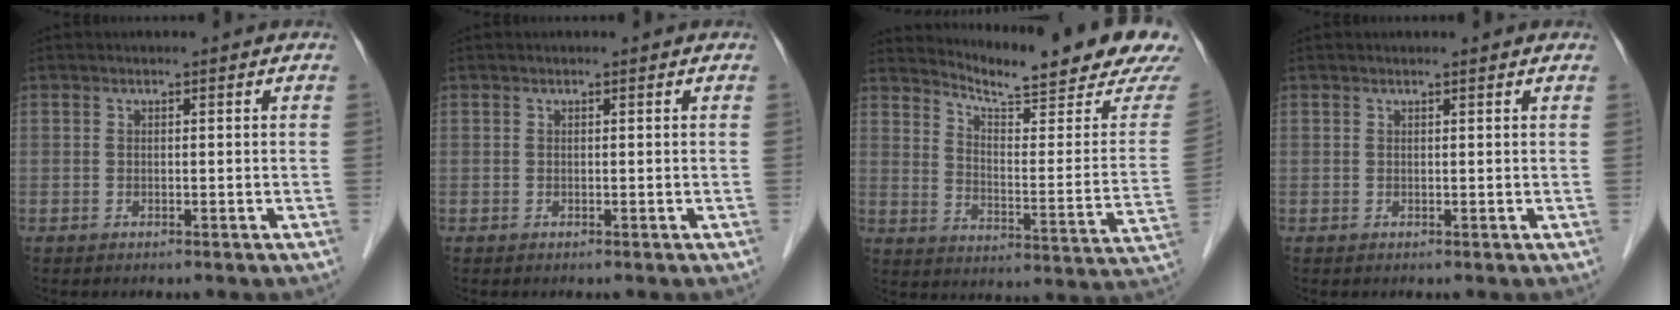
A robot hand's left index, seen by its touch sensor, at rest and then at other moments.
{"total": 0.0}
{"total": 20.3, "force": [18.6, 0.1, 8.2], "torque": [-0.130, -0.092, 0.240]}
{"total": 1.6, "force": [1.5, 0.1, 0.5], "torque": [-0.014, 0.010, 0.018]}